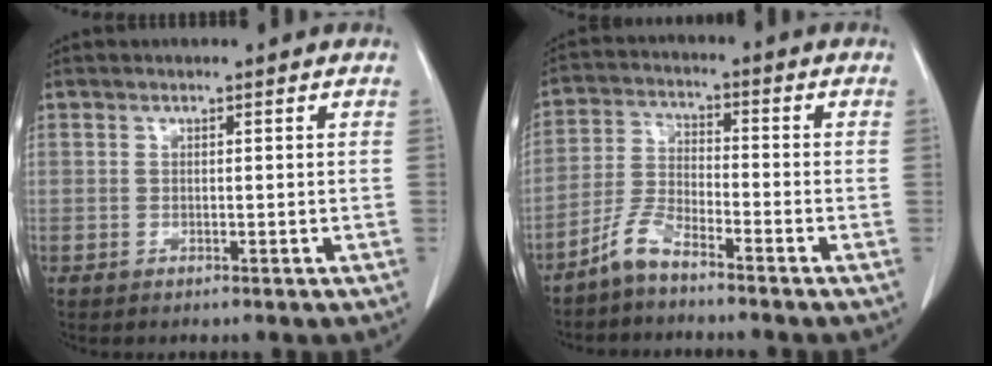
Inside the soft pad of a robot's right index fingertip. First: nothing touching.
{"total": 5.3, "force": [-4.4, 0.9, 2.7], "torque": [-0.069, -0.009, -0.094]}